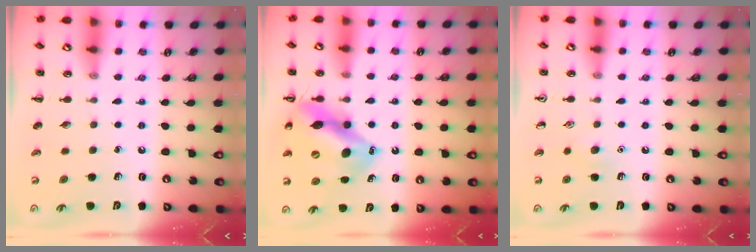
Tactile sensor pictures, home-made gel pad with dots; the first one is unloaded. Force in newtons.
{"total": 14.9, "press": 14.3, "slide": 4.2}
{"total": 5.3, "press": 5.0, "slide": 1.6}